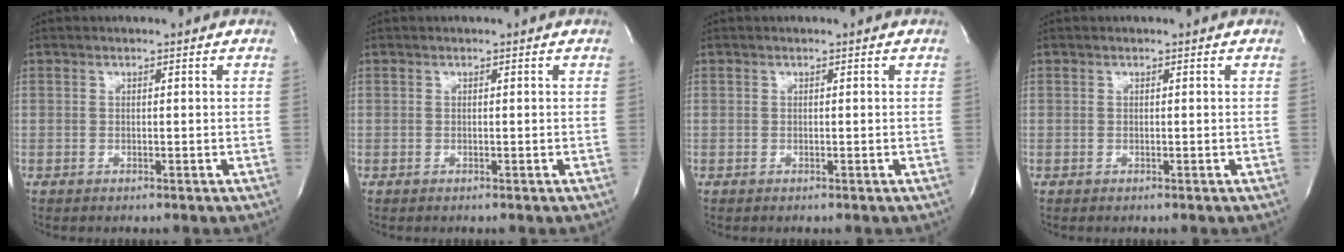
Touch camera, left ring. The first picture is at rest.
{"total": 0.0}
{"total": 0.0}
{"total": 0.0}